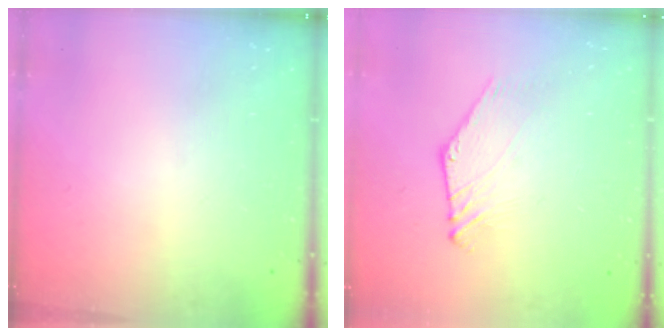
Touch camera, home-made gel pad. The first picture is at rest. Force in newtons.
{"total": 1.1, "press": 1.1, "slide": 0.2}